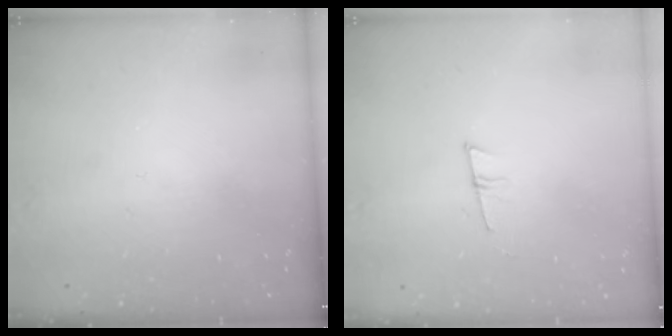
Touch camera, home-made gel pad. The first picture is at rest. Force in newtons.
{"total": 6.3, "press": 5.6, "slide": 2.9}